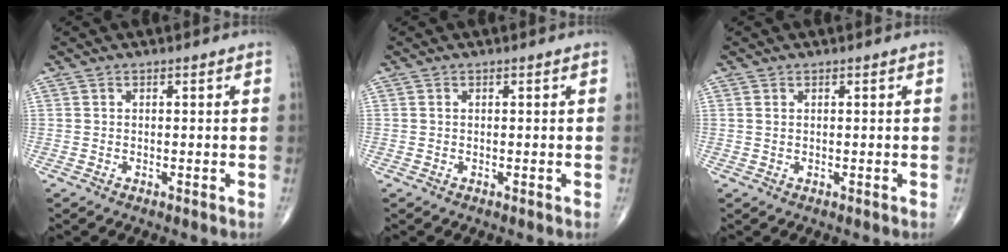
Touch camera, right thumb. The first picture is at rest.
{"total": 0.0}
{"total": 0.5, "force": [0.2, 0.3, 0.3], "torque": [-0.010, 0.002, 0.004]}